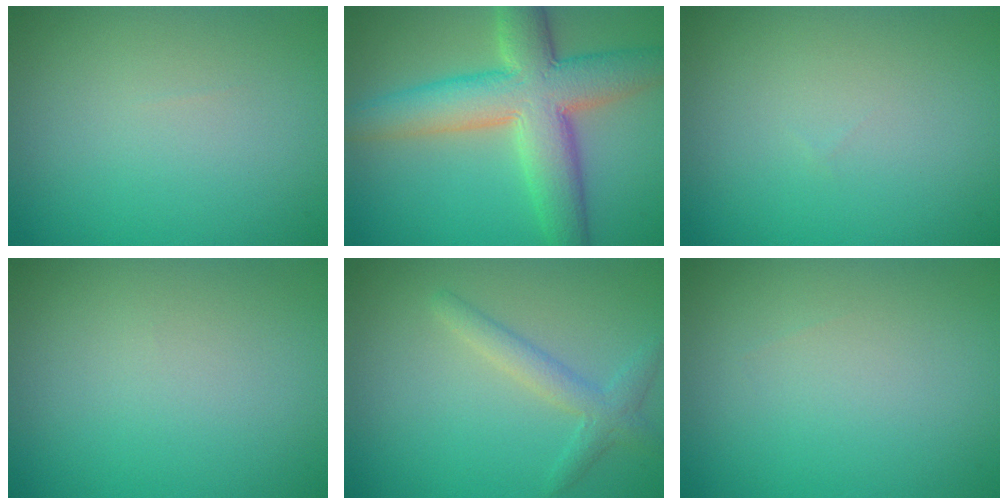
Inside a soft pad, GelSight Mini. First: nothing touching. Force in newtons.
{"total": 9.1, "press": 9.0, "slide": 0.6}
{"total": 0.0}
{"total": 0.0}
{"total": 2.4, "press": 2.4, "slide": 0.0}
{"total": 0.0}